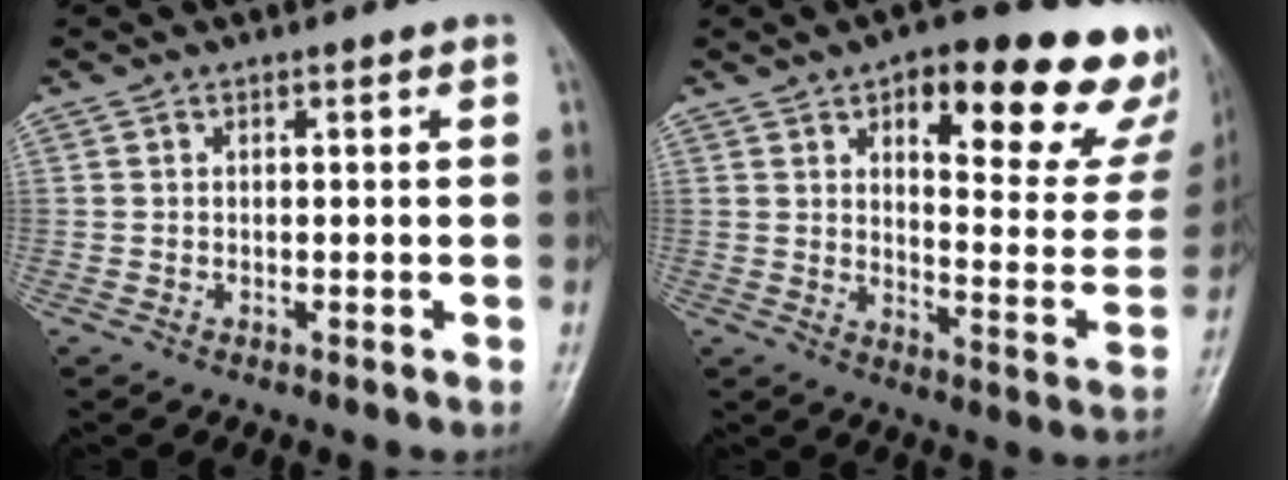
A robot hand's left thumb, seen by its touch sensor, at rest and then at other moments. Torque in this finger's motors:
{"motor_torque": [0.66, 0.42, 1.31, -1.11, 0.10]}